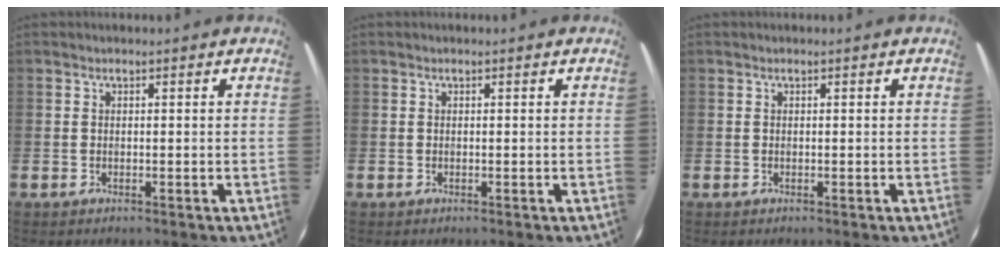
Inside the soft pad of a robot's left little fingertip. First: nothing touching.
{"total": 0.0}
{"total": 0.0}